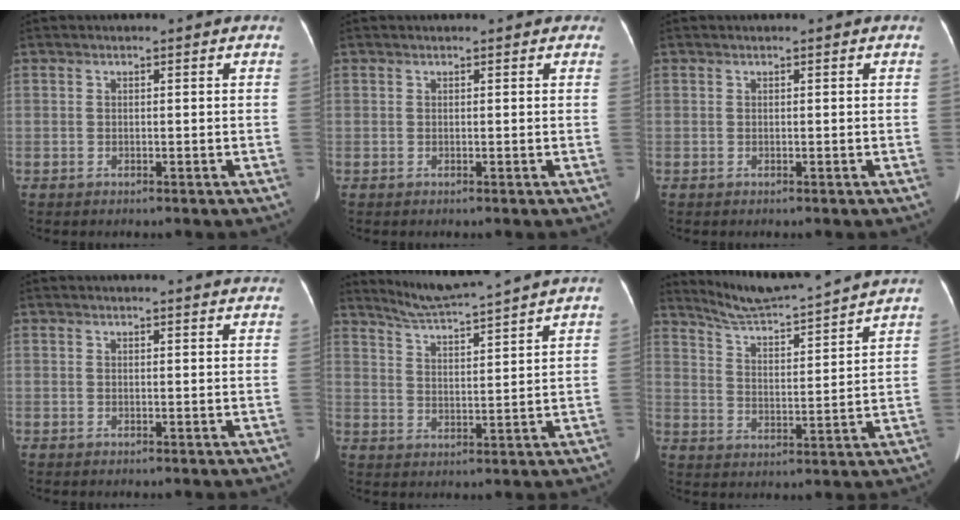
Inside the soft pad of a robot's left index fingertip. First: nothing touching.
{"total": 3.3, "force": [2.7, 1.4, 1.2], "torque": [-0.005, 0.022, 0.023]}
{"total": 0.0}
{"total": 8.8, "force": [8.5, 0.8, 2.3], "torque": [-0.018, 0.012, 0.079]}
{"total": 11.7, "force": [10.9, -1.6, 4.1], "torque": [-0.079, 0.005, 0.169]}
{"total": 15.9, "force": [15.1, -1.3, 4.9], "torque": [-0.091, -0.014, 0.221]}